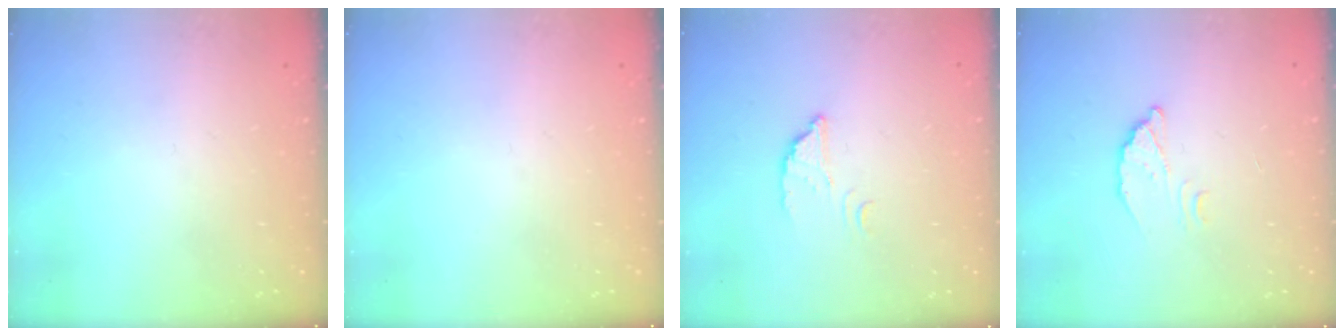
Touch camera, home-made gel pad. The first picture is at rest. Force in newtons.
{"total": 0.0}
{"total": 2.5, "press": 2.5, "slide": 0.1}
{"total": 3.7, "press": 3.6, "slide": 0.3}